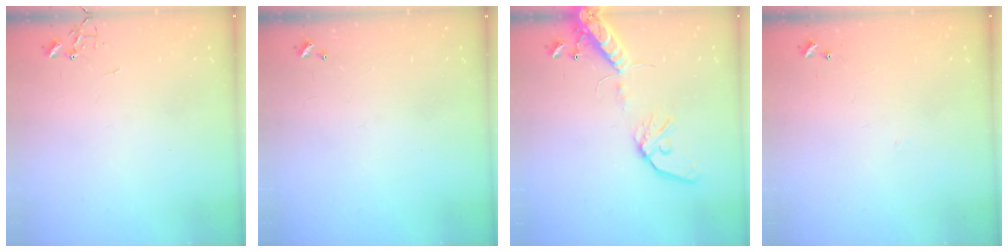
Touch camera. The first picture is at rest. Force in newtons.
{"total": 0.0}
{"total": 14.1, "press": 13.8, "slide": 3.0}
{"total": 4.5, "press": 4.4, "slide": 0.4}